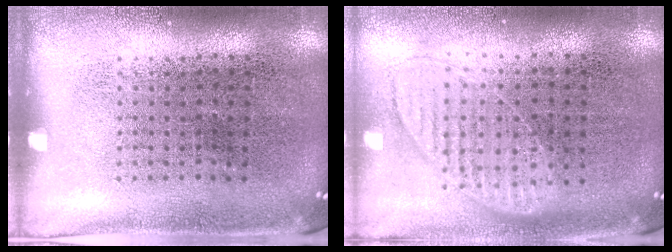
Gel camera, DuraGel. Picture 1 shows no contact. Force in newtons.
{"total": 1.0, "press": 0.9, "slide": 0.2}